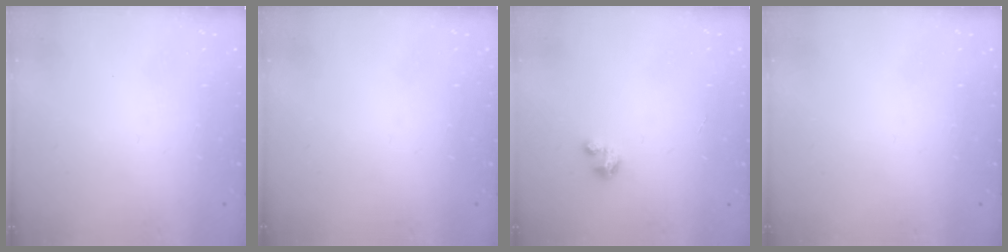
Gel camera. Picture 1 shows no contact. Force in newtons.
{"total": 0.0}
{"total": 3.3, "press": 3.3, "slide": 0.2}
{"total": 0.0}